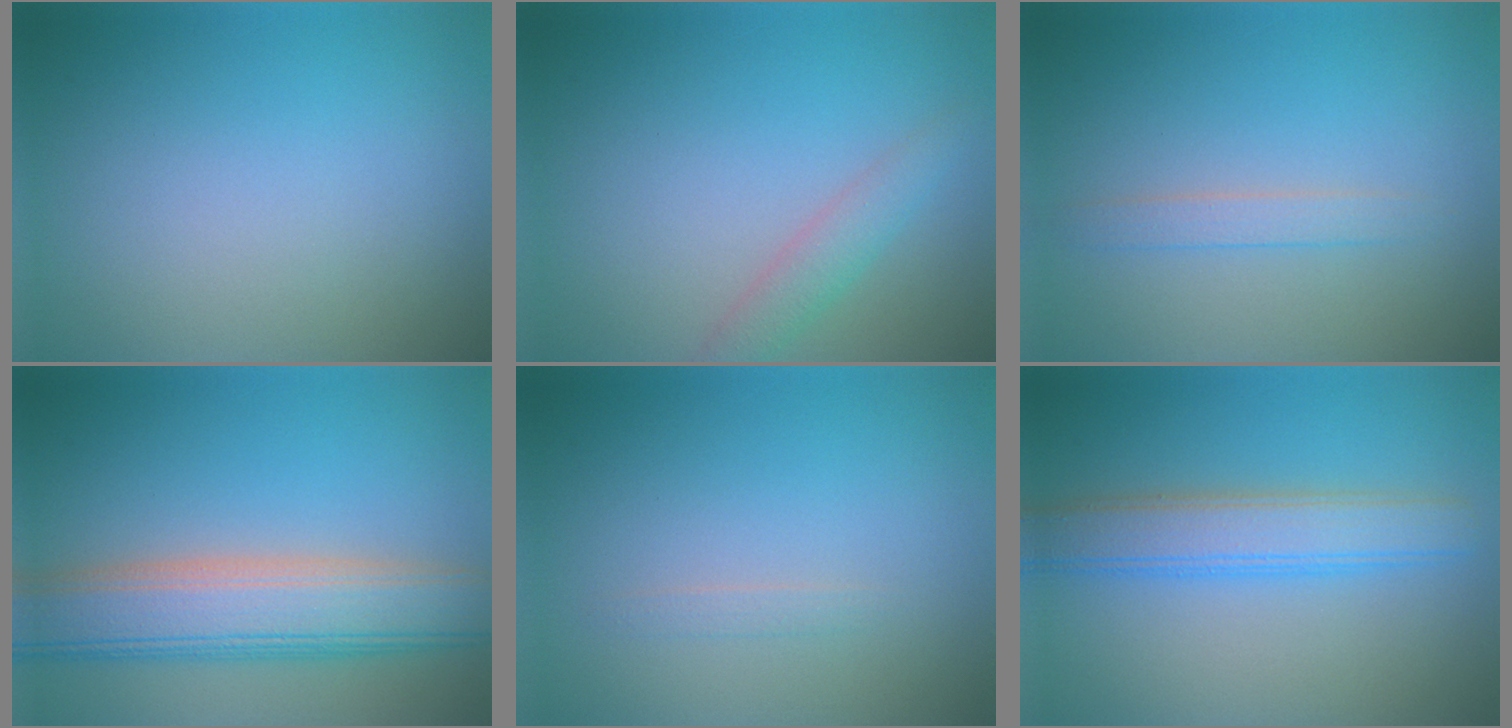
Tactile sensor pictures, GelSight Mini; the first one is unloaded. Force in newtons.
{"total": 2.1, "press": 2.1, "slide": 0.1}
{"total": 1.5, "press": 1.5, "slide": 0.1}
{"total": 8.0, "press": 7.9, "slide": 0.5}
{"total": 0.7, "press": 0.7, "slide": 0.1}
{"total": 4.6, "press": 4.6, "slide": 0.1}